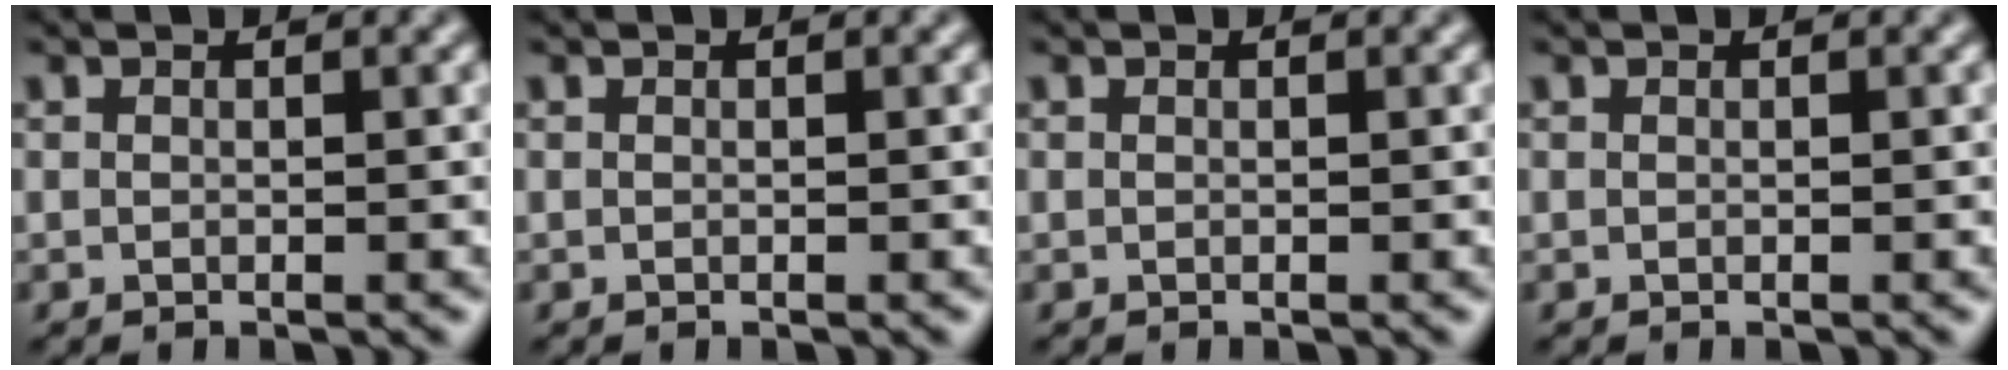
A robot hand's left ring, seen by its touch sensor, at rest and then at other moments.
{"total": 0.0}
{"total": 0.0}
{"total": 0.0}